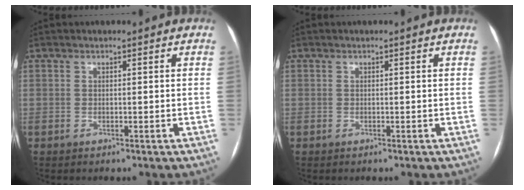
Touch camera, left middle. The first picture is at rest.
{"total": 0.0}